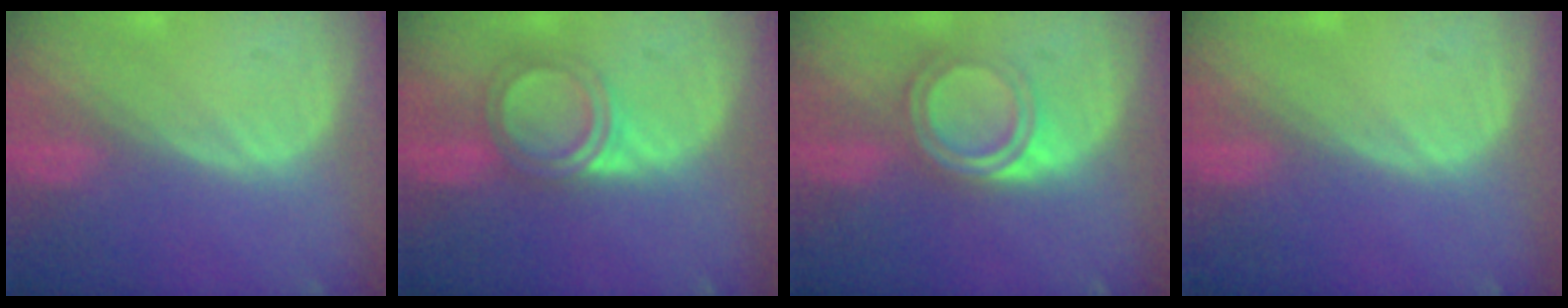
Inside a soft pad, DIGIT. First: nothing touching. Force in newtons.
{"total": 4.8, "press": 4.6, "slide": 1.4}
{"total": 5.3, "press": 4.9, "slide": 1.9}
{"total": 0.0}